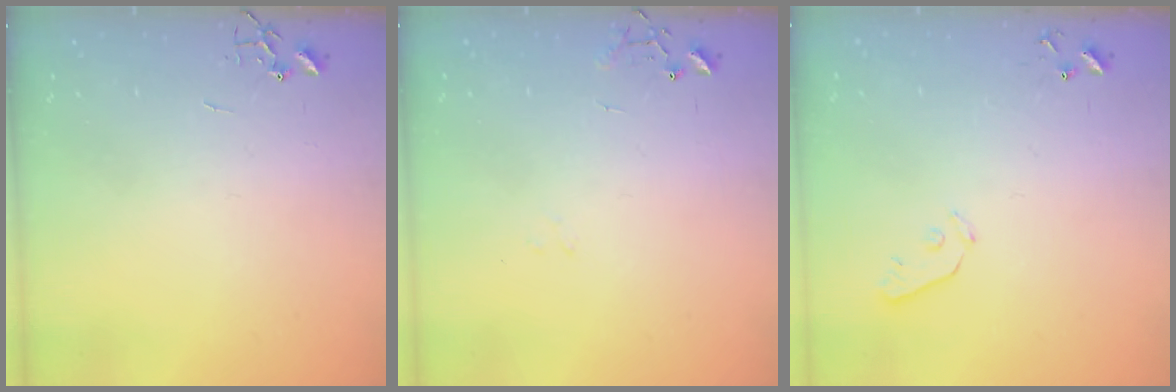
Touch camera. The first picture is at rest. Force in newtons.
{"total": 8.0, "press": 8.0, "slide": 0.9}
{"total": 4.0, "press": 4.0, "slide": 0.5}